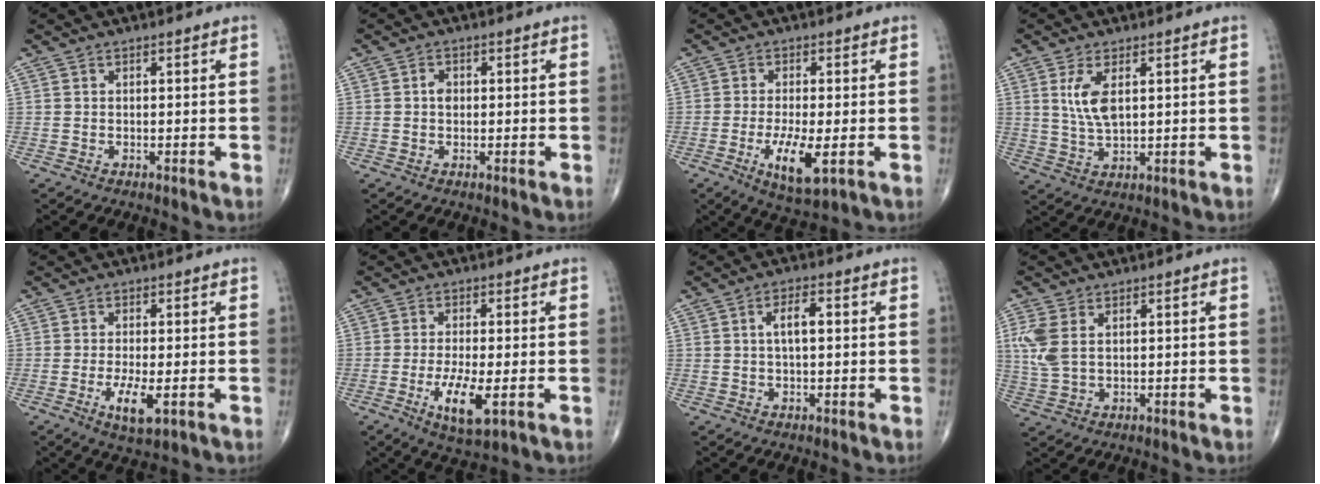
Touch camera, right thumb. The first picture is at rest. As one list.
[{"total": 1.5, "force": [0.0, 1.1, 1.0], "torque": [-0.010, 0.000, -0.003]}, {"total": 8.0, "force": [-2.3, 2.4, 7.3], "torque": [-0.137, -0.019, -0.035]}, {"total": 5.8, "force": [1.7, 2.3, 5.0], "torque": [-0.104, -0.014, 0.042]}, {"total": 5.6, "force": [-1.7, 1.7, 5.0], "torque": [-0.097, -0.013, -0.027]}, {"total": 7.8, "force": [-2.3, 2.3, 7.1], "torque": [-0.135, -0.016, -0.037]}, {"total": 4.0, "force": [0.6, 1.5, 3.7], "torque": [-0.060, 0.003, 0.007]}, {"total": 4.9, "force": [1.5, 2.7, 3.8], "torque": [-0.100, 0.004, 0.037]}]